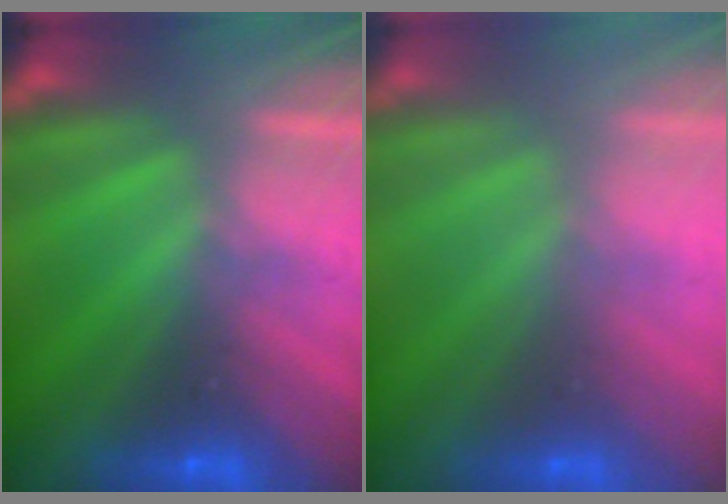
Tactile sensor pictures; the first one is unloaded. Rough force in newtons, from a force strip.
{"total": 2.7}